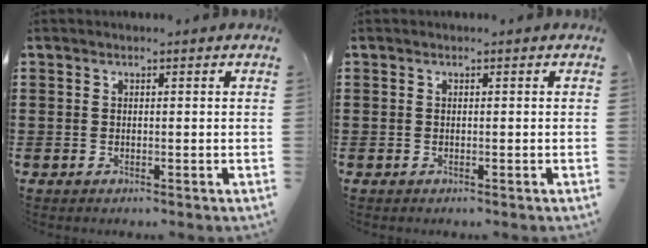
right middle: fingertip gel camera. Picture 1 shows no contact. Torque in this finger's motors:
{"motor_torque": [0.23, 0.12, 0.06, 0.01]}